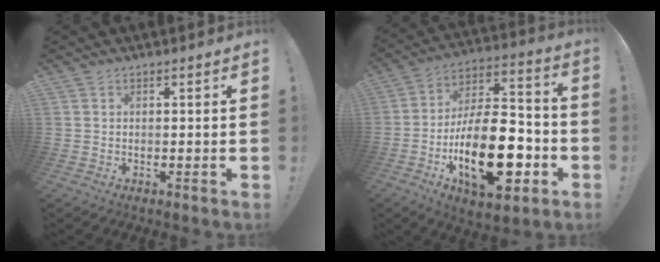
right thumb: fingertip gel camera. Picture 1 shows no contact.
{"total": 26.4, "force": [-8.6, 12.4, 21.7], "torque": [-0.382, 0.054, -0.131]}